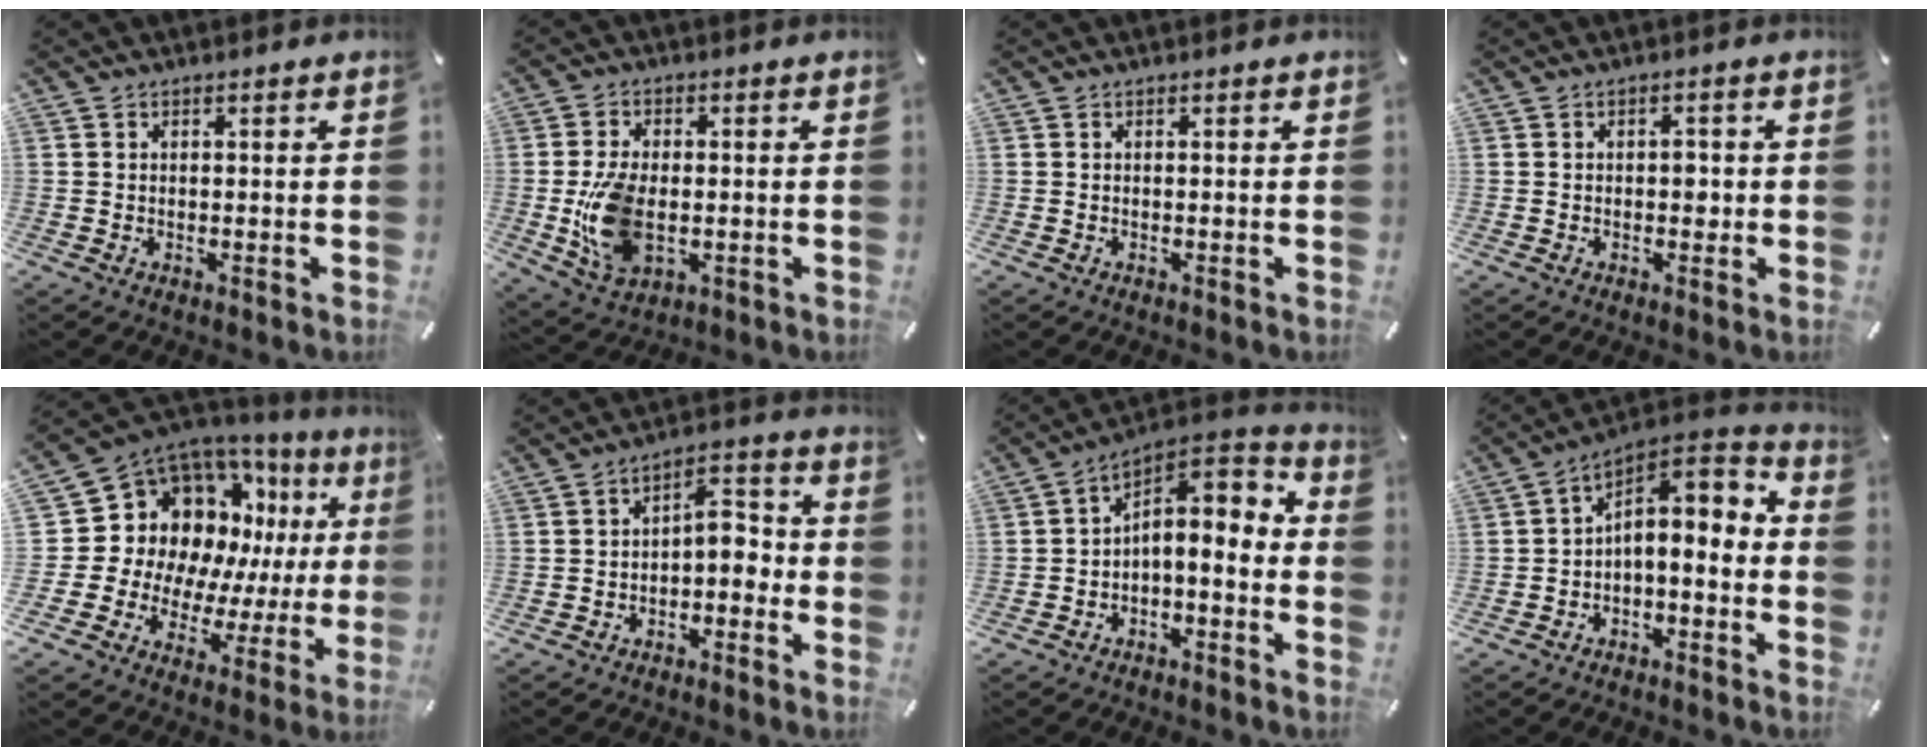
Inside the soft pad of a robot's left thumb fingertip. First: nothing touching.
{"total": 11.4, "force": [-1.5, 7.1, 8.7], "torque": [-0.194, -0.011, -0.024]}
{"total": 0.0}
{"total": 2.3, "force": [-0.1, 1.6, 1.6], "torque": [-0.016, -0.002, -0.009]}
{"total": 15.1, "force": [7.2, 11.7, 6.2], "torque": [-0.092, -0.092, 0.149]}
{"total": 6.4, "force": [-1.7, 3.9, 4.9], "torque": [-0.072, 0.010, -0.035]}
{"total": 5.5, "force": [0.1, 3.8, 4.0], "torque": [-0.046, -0.022, -0.005]}
{"total": 5.3, "force": [0.1, 3.8, 3.7], "torque": [-0.044, -0.025, -0.005]}